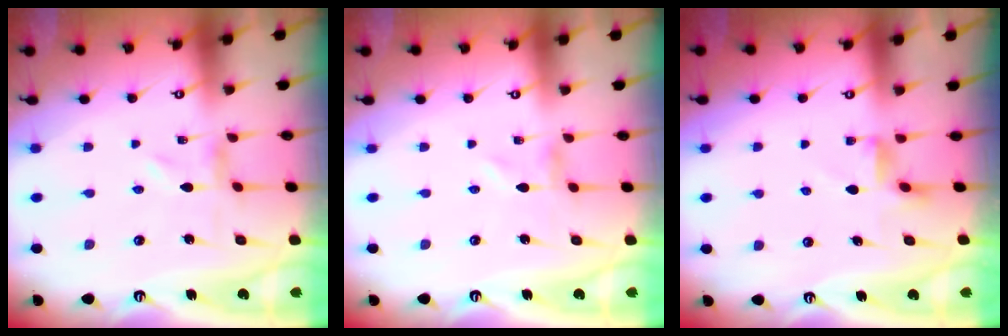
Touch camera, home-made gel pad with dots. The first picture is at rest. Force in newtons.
{"total": 0.0}
{"total": 4.0, "press": 3.9, "slide": 0.6}